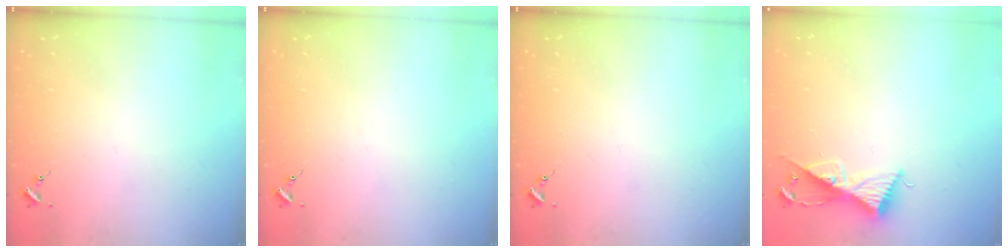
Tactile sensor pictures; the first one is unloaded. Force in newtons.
{"total": 0.0}
{"total": 0.0}
{"total": 9.8, "press": 9.8, "slide": 0.2}